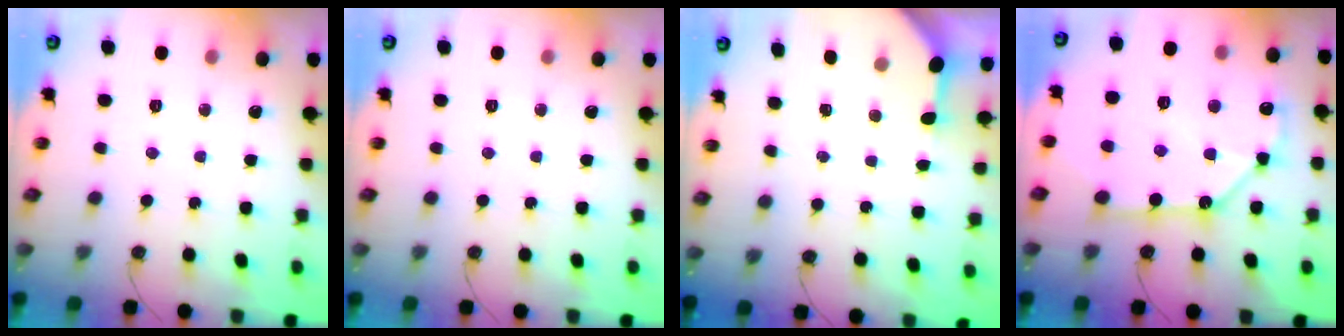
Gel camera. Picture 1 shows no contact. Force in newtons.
{"total": 0.0}
{"total": 3.3, "press": 3.3, "slide": 0.3}
{"total": 15.9, "press": 15.7, "slide": 2.3}